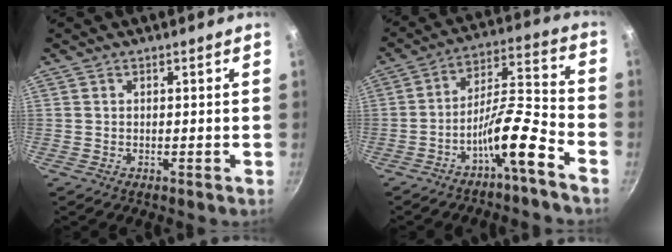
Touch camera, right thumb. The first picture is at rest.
{"total": 11.1, "force": [-6.5, 1.7, 8.8], "torque": [-0.154, 0.062, -0.114]}